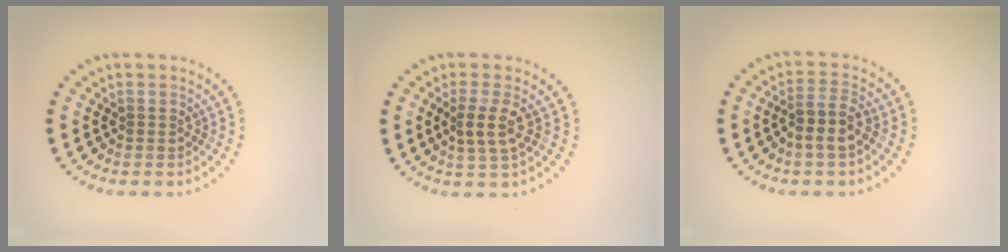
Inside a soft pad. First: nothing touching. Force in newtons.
{"total": 2.3, "press": 2.1, "slide": 0.9}
{"total": 2.6, "press": 2.2, "slide": 1.3}